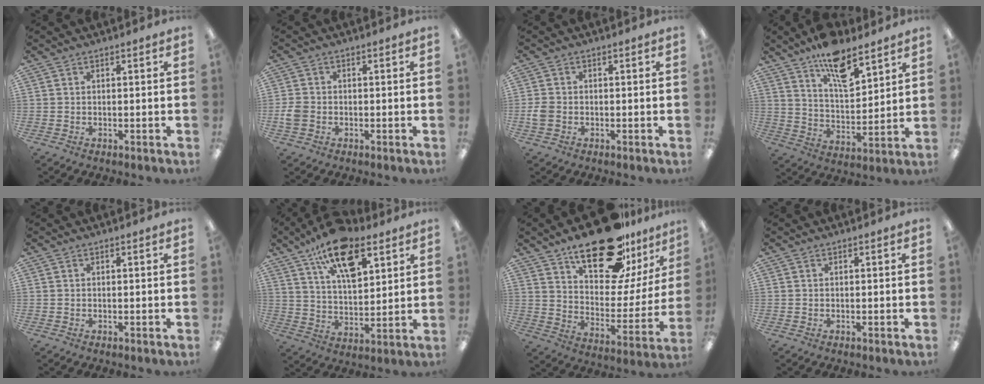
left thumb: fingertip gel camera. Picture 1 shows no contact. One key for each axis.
{"total": 3.5, "fx": -1.0, "fy": 2.8, "fz": 1.9, "tx": -0.036, "ty": 0.007, "tz": -0.019}
{"total": 2.9, "fx": -0.8, "fy": 2.2, "fz": 1.6, "tx": -0.026, "ty": 0.007, "tz": -0.014}
{"total": 13.5, "fx": 9.5, "fy": 5.5, "fz": 7.9, "tx": -0.120, "ty": -0.053, "tz": 0.165}
{"total": 0.0}
{"total": 16.3, "fx": 9.7, "fy": 7.6, "fz": 10.7, "tx": -0.174, "ty": -0.034, "tz": 0.168}
{"total": 25.0, "fx": 17.5, "fy": 10.4, "fz": 14.6, "tx": -0.216, "ty": -0.106, "tz": 0.296}
{"total": 0.0}